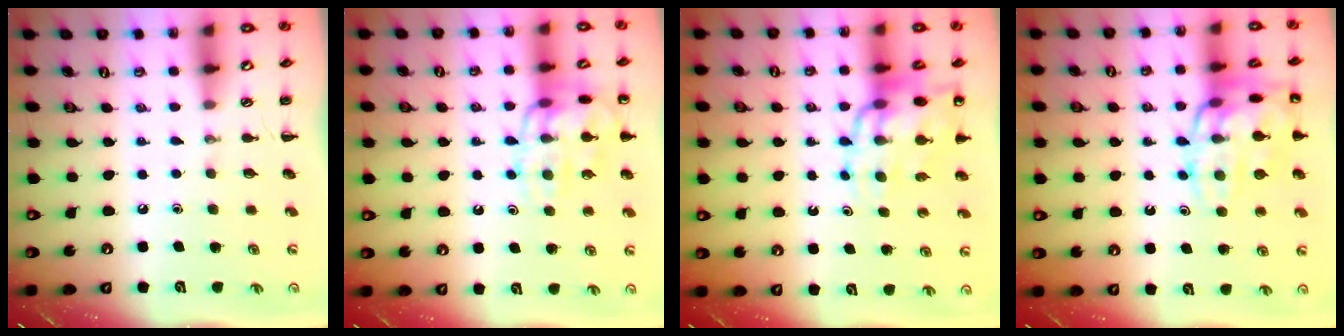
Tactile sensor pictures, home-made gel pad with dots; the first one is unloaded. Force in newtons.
{"total": 15.5, "press": 15.5, "slide": 0.2}
{"total": 15.5, "press": 15.0, "slide": 3.8}
{"total": 18.1, "press": 18.1, "slide": 0.8}